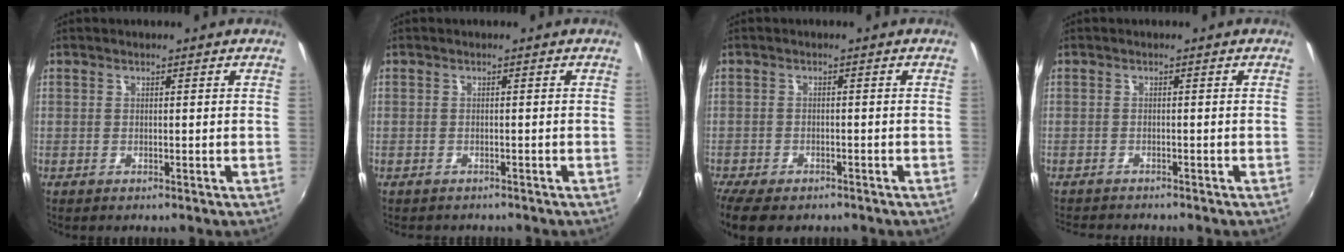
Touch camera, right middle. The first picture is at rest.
{"total": 1.6, "force": [-1.2, 1.0, 0.1], "torque": [-0.009, -0.002, -0.019]}
{"total": 8.8, "force": [-6.9, 3.4, 4.3], "torque": [-0.110, -0.036, -0.120]}
{"total": 4.2, "force": [-4.0, 0.6, 1.1], "torque": [-0.032, -0.018, -0.068]}